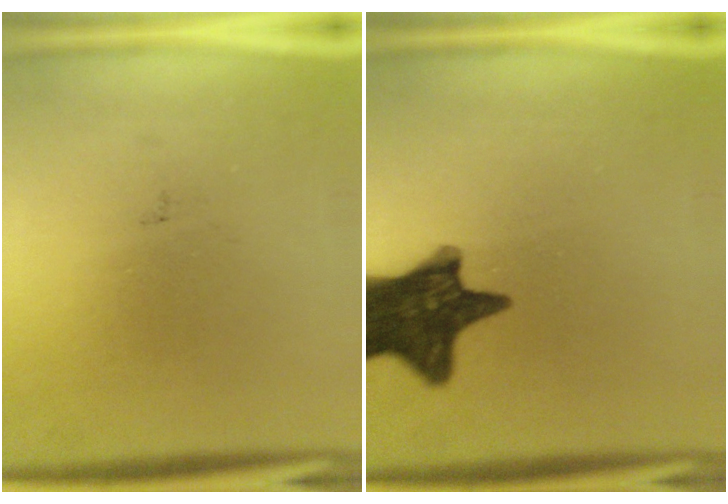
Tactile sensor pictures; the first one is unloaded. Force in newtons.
{"total": 14.9}